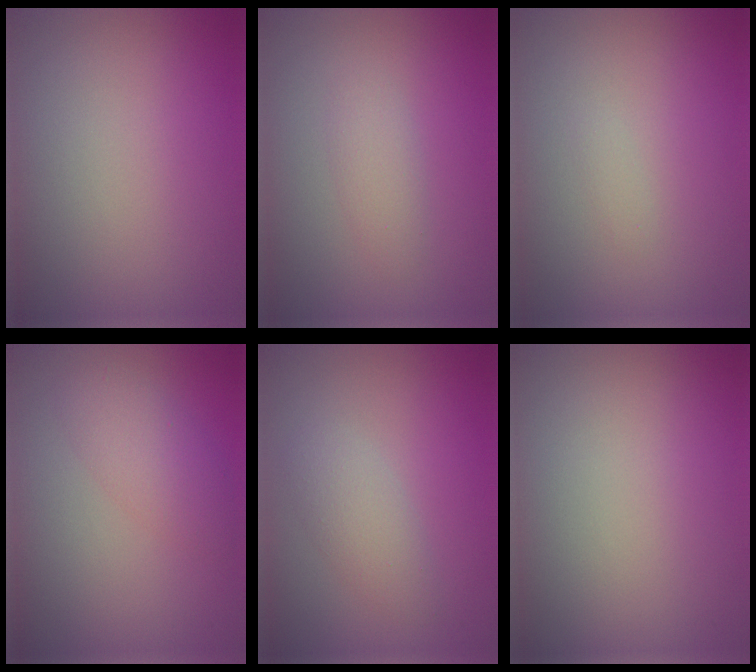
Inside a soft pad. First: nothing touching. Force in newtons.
{"total": 1.6, "press": 1.6, "slide": 0.1}
{"total": 0.5, "press": 0.5, "slide": 0.0}
{"total": 2.8, "press": 2.8, "slide": 0.1}
{"total": 2.3, "press": 2.3, "slide": 0.1}
{"total": 0.0}